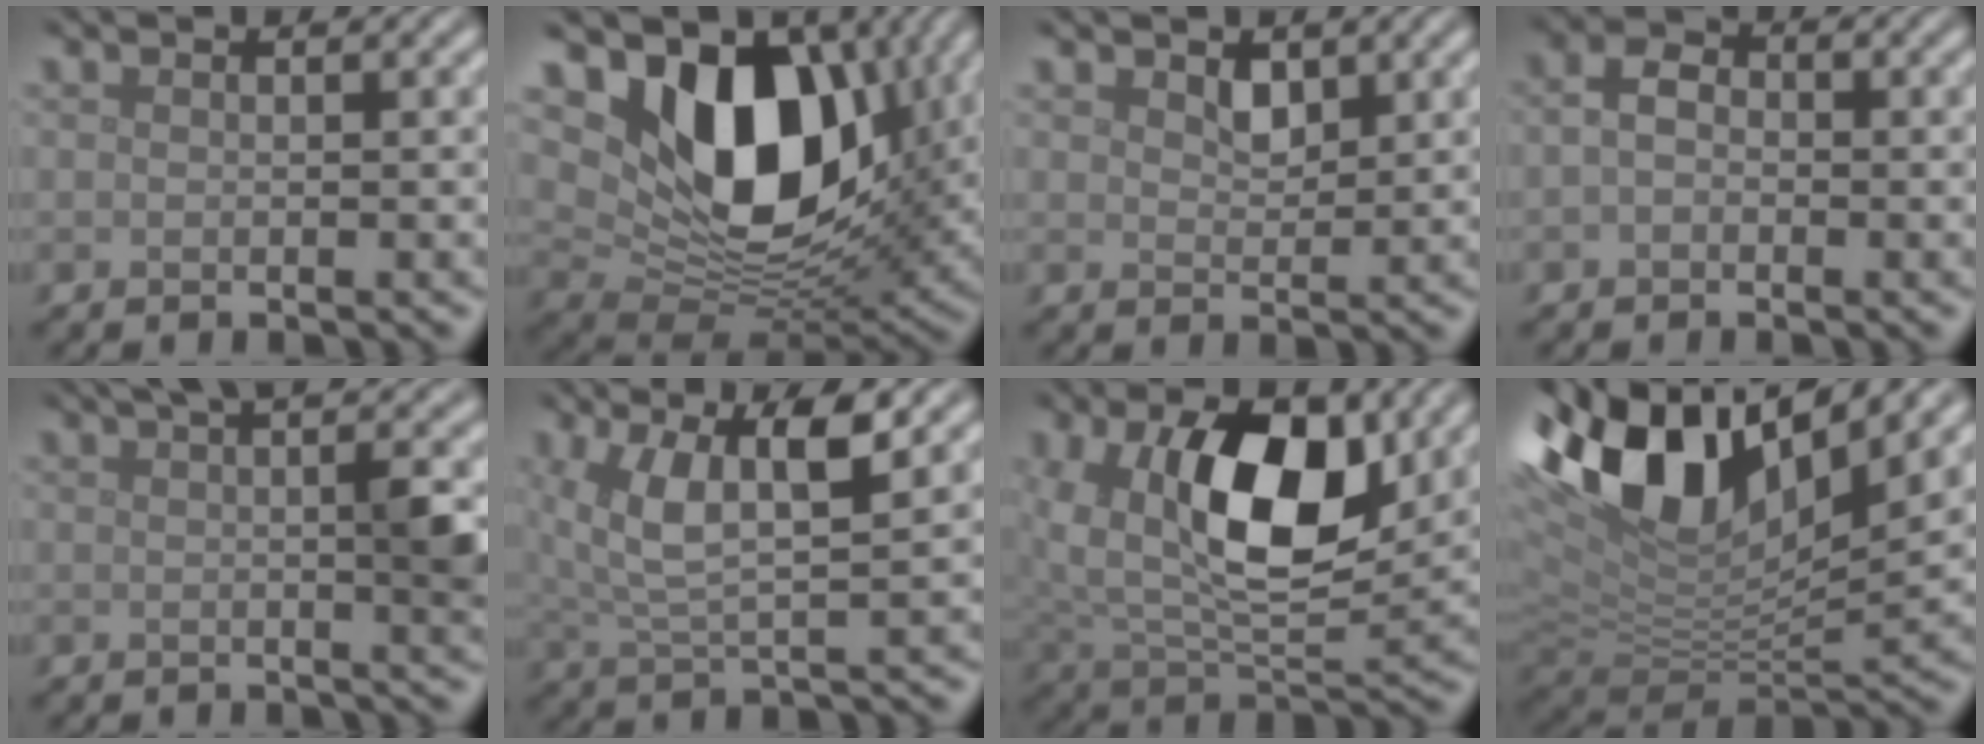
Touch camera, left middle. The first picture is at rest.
{"total": 12.4, "force": [4.0, 7.9, 8.7], "torque": [-0.147, -0.020, 0.074]}
{"total": 1.3, "force": [0.9, 0.8, 0.6], "torque": [-0.015, -0.005, 0.018]}
{"total": 2.1, "force": [-0.3, 1.6, 1.3], "torque": [-0.028, 0.002, -0.015]}
{"total": 4.8, "force": [1.3, 0.9, 4.5], "torque": [-0.061, 0.003, 0.019]}
{"total": 7.4, "force": [2.7, 2.9, 6.2], "torque": [-0.138, 0.006, 0.048]}
{"total": 11.4, "force": [3.1, 6.2, 9.0], "torque": [-0.149, -0.002, 0.046]}
{"total": 13.1, "force": [6.2, 6.6, 9.4], "torque": [-0.194, 0.021, 0.115]}